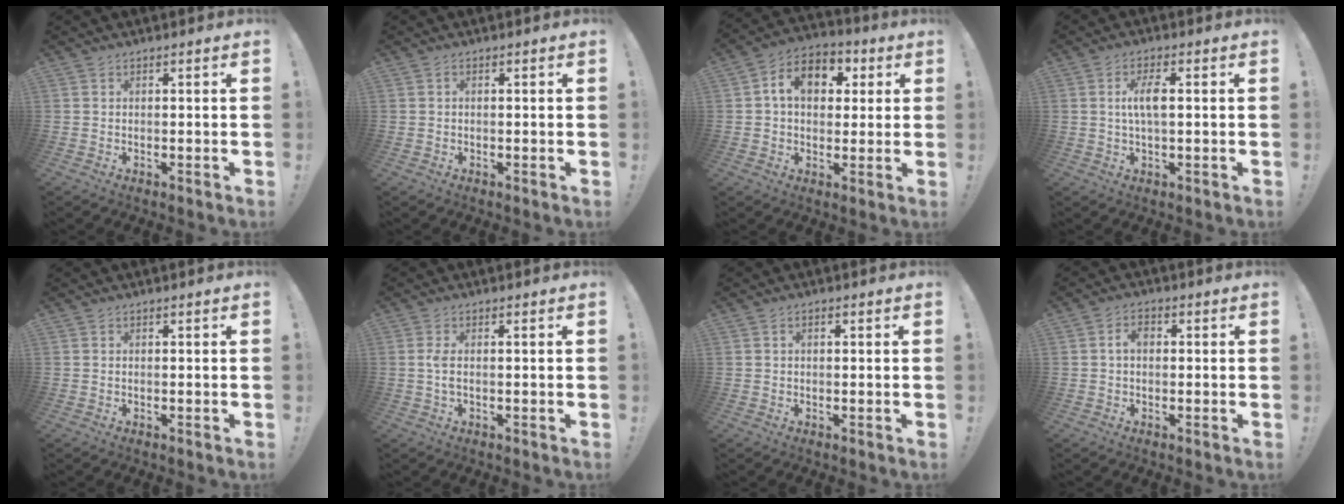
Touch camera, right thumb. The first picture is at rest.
{"total": 0.5, "force": [-0.3, 0.3, 0.3], "torque": [-0.008, 0.003, -0.006]}
{"total": 11.1, "force": [2.7, 8.1, 7.2], "torque": [-0.110, 0.007, 0.051]}
{"total": 5.8, "force": [0.4, 2.0, 5.4], "torque": [-0.107, 0.006, 0.002]}
{"total": 0.0}
{"total": 2.7, "force": [0.2, 0.5, 2.7], "torque": [-0.065, 0.002, 0.001]}
{"total": 0.7, "force": [0.1, 0.5, 0.6], "torque": [-0.007, 0.002, -0.001]}
{"total": 3.5, "force": [0.2, 2.2, 2.7], "torque": [-0.047, 0.011, 0.001]}